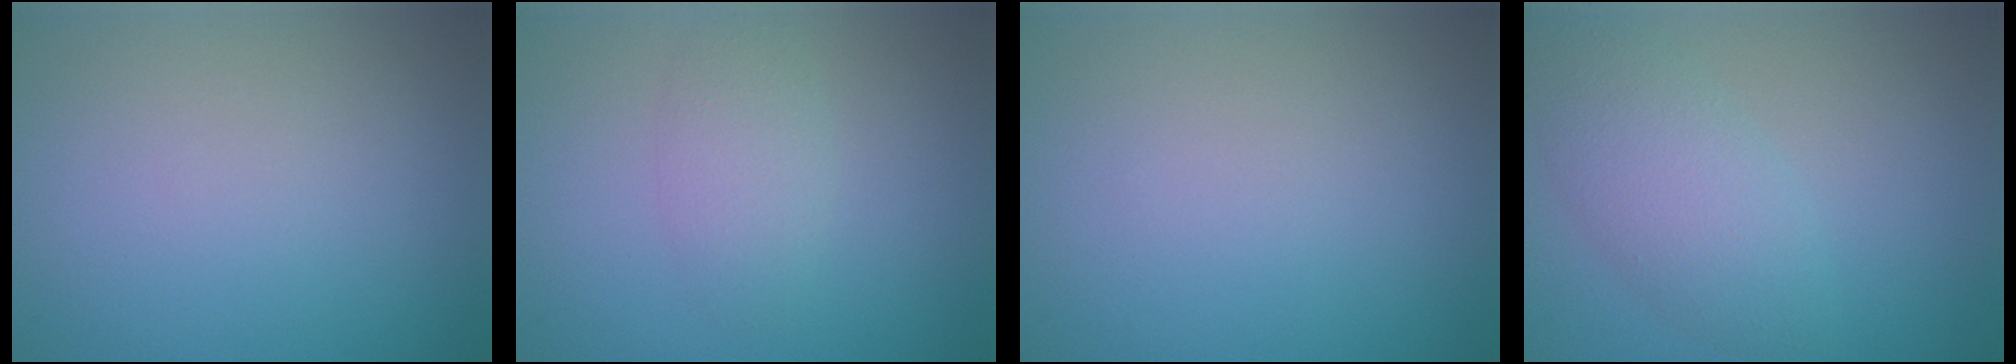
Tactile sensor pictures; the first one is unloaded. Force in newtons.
{"total": 1.2, "press": 1.2, "slide": 0.2}
{"total": 0.0}
{"total": 4.2, "press": 4.2, "slide": 0.1}